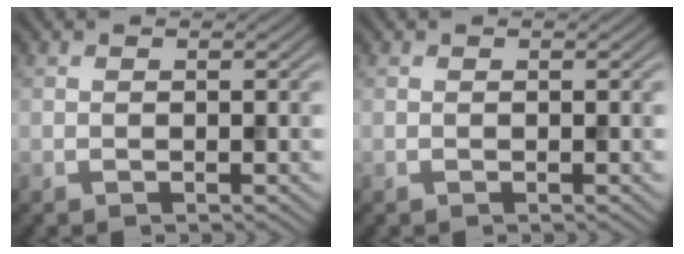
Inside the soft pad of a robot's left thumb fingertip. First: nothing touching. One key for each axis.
{"total": 0.0}